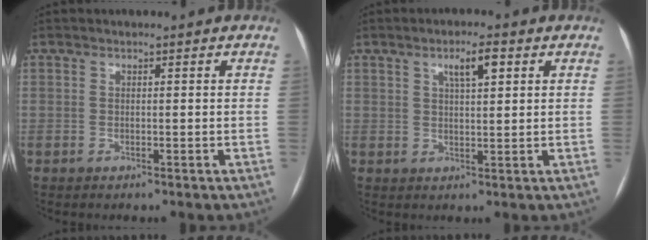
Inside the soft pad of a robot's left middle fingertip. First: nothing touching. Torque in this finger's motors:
{"motor_torque": [0.58, -0.16, 0.12, 0.00]}